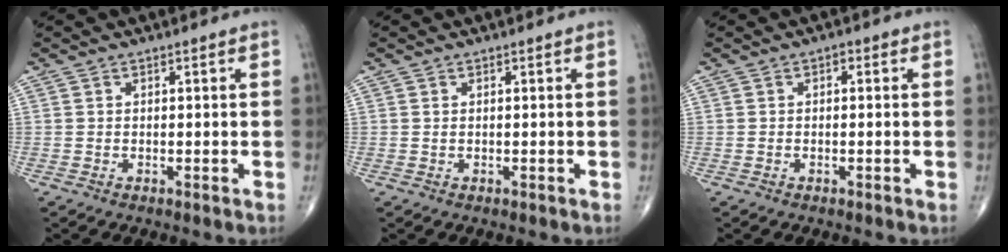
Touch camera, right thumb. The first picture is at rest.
{"total": 0.0}
{"total": 0.9, "force": [0.1, 0.6, 0.7], "torque": [0.000, 0.005, -0.007]}